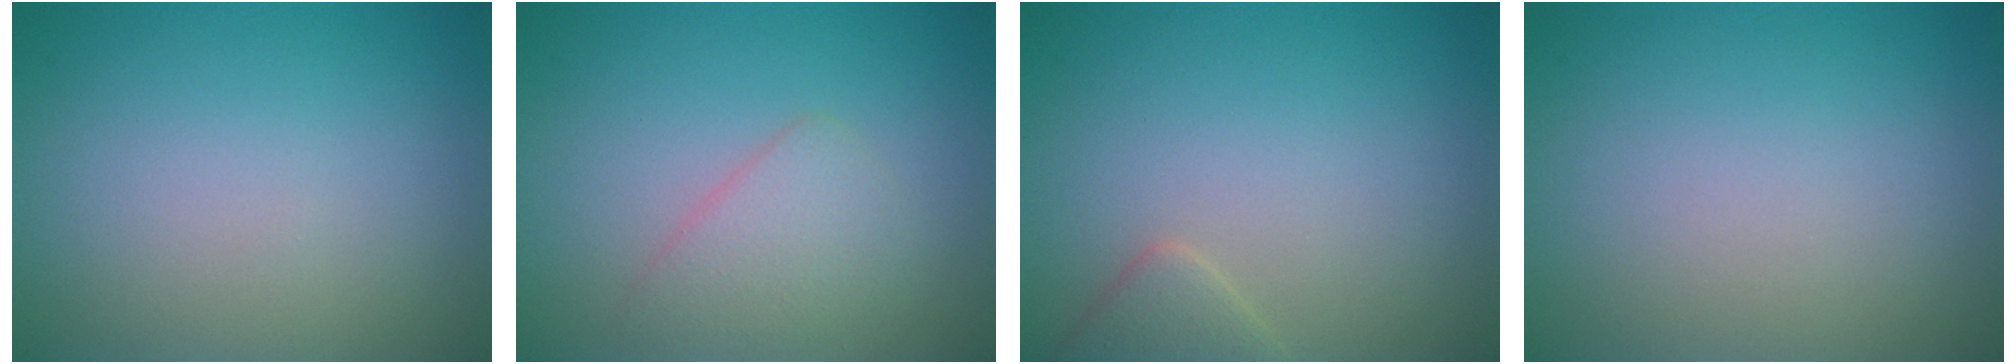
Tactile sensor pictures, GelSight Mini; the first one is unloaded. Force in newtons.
{"total": 2.4, "press": 2.4, "slide": 0.2}
{"total": 1.8, "press": 1.8, "slide": 0.2}
{"total": 0.0}